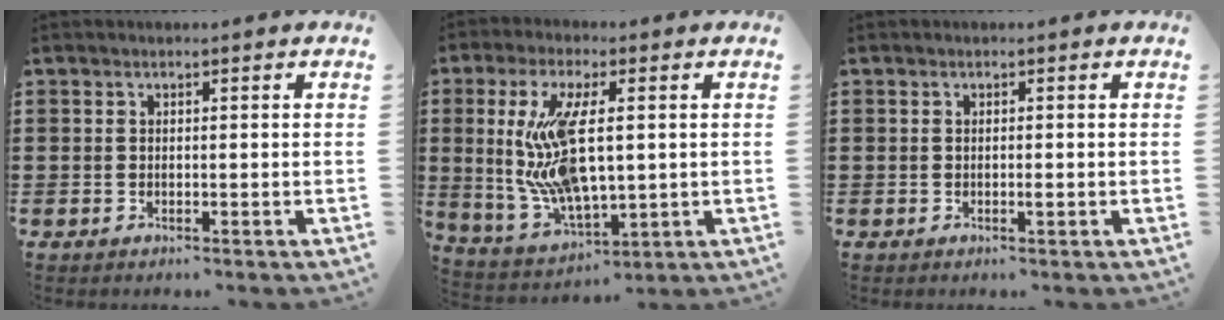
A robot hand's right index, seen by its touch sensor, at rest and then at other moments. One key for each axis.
{"total": 12.7, "fx": 1.6, "fy": 5.0, "fz": 11.6, "tx": -0.255, "ty": -0.012, "tz": 0.026}
{"total": 0.8, "fx": -0.2, "fy": 0.0, "fz": 0.8, "tx": -0.014, "ty": -0.004, "tz": -0.002}